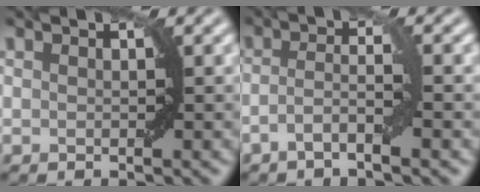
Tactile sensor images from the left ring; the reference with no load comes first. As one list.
[{"total": 2.7, "force": [-1.3, 0.3, 2.4], "torque": [-0.046, 0.009, -0.032]}]